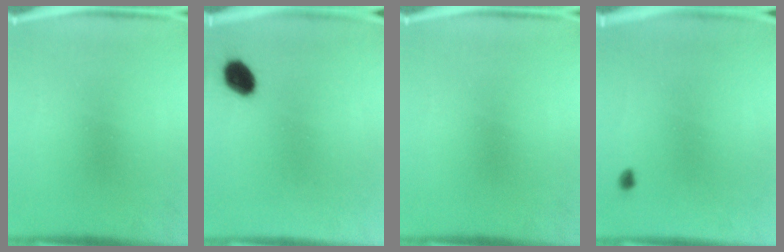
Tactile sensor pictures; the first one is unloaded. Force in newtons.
{"total": 7.4}
{"total": 0.0}
{"total": 0.8}